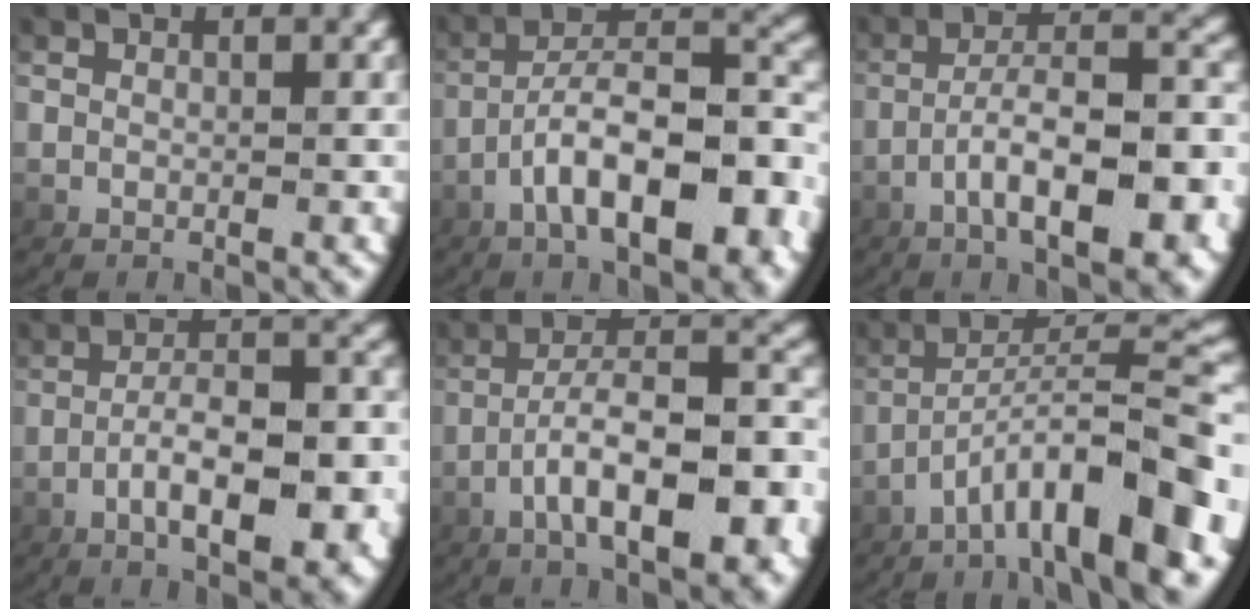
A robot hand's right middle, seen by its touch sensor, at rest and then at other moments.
{"total": 7.8, "force": [-2.8, 2.9, 6.6], "torque": [-0.107, 0.005, -0.039]}
{"total": 7.2, "force": [-3.0, 2.0, 6.2], "torque": [-0.099, 0.007, -0.043]}
{"total": 6.6, "force": [-3.0, 2.0, 5.5], "torque": [-0.083, -0.002, -0.042]}
{"total": 7.9, "force": [-3.1, 2.6, 6.8], "torque": [-0.107, 0.008, -0.045]}
{"total": 9.5, "force": [-4.1, 3.0, 8.0], "torque": [-0.123, -0.007, -0.052]}